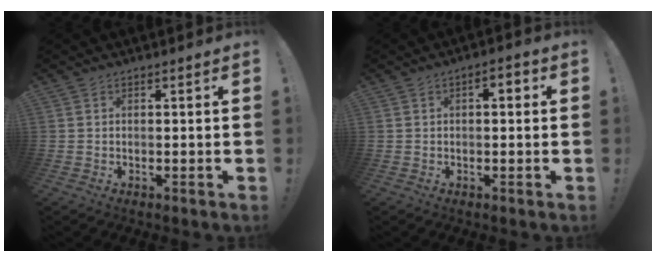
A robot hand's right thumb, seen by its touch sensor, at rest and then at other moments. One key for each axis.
{"total": 2.8, "fx": -0.4, "fy": 1.6, "fz": 2.3, "tx": -0.029, "ty": 0.009, "tz": -0.013}